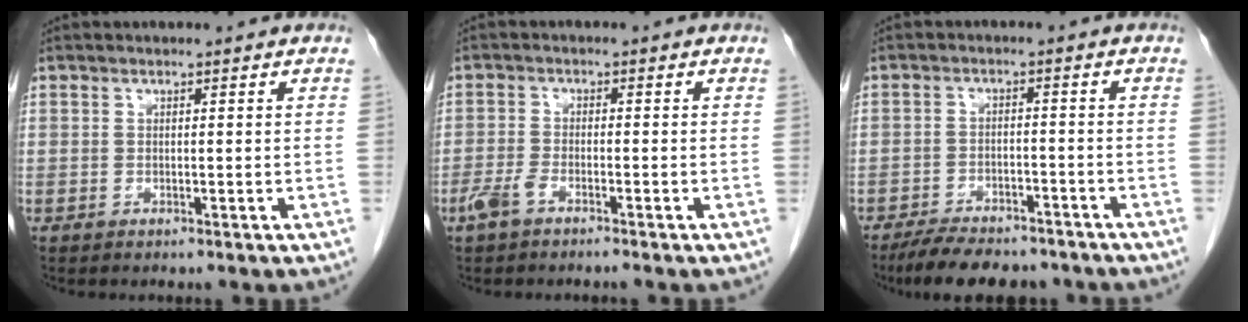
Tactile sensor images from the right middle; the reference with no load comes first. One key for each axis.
{"total": 2.9, "fx": -2.1, "fy": 0.7, "fz": 1.9, "tx": -0.047, "ty": -0.002, "tz": -0.045}
{"total": 11.2, "fx": -9.6, "fy": 3.5, "fz": 4.6, "tx": -0.069, "ty": -0.002, "tz": -0.141}